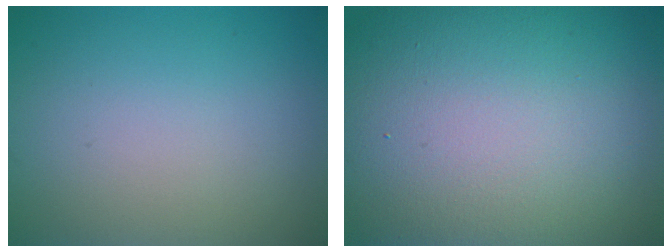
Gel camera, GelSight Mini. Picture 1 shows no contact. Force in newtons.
{"total": 20.1, "press": 20.1, "slide": 1.0}